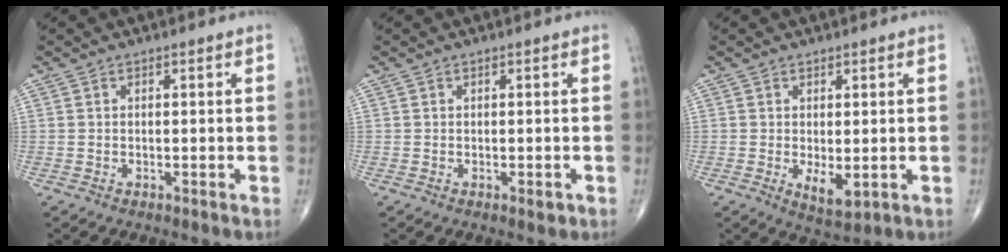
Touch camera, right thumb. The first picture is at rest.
{"total": 1.7, "force": [-0.5, 0.9, 1.4], "torque": [-0.011, -0.003, -0.003]}
{"total": 4.2, "force": [-0.5, 1.9, 3.7], "torque": [-0.054, -0.014, 0.002]}